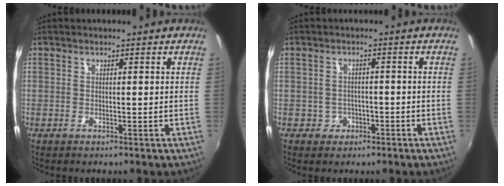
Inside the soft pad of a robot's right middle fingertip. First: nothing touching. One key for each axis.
{"total": 2.9, "fx": -1.3, "fy": 2.6, "fz": 0.3, "tx": -0.012, "ty": 0.005, "tz": -0.018}